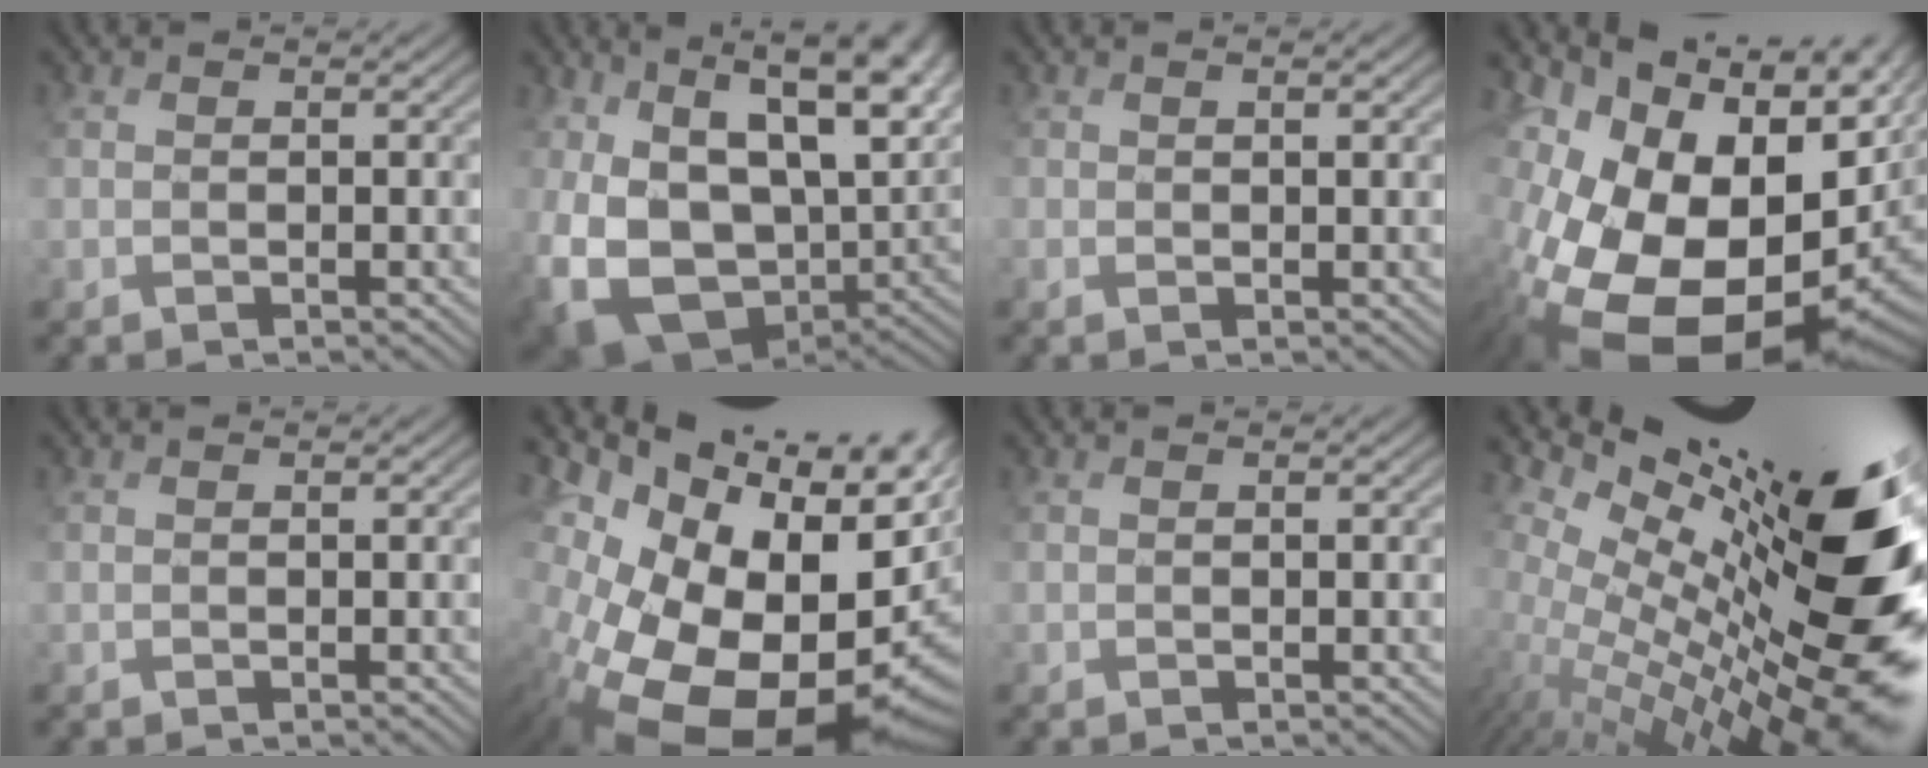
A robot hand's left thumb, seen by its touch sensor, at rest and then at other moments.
{"total": 17.9, "force": [3.8, 12.5, 12.3], "torque": [-0.229, -0.039, 0.113]}
{"total": 1.7, "force": [0.2, 0.4, 1.6], "torque": [-0.028, -0.002, 0.003]}
{"total": 22.0, "force": [-6.5, 13.7, 16.0], "torque": [-0.292, -0.032, -0.071]}
{"total": 0.0}
{"total": 20.7, "force": [-3.1, 13.5, 15.4], "torque": [-0.283, -0.022, -0.015]}
{"total": 0.0}
{"total": 16.7, "force": [2.7, 7.4, 14.8], "torque": [-0.217, -0.033, 0.075]}